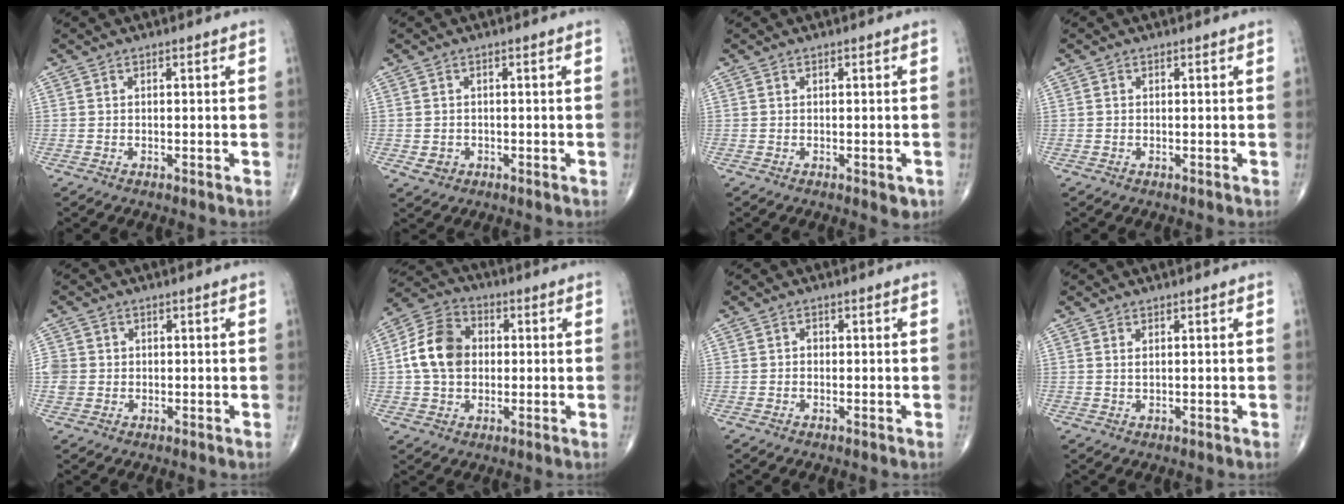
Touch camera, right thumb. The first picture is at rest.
{"total": 2.1, "force": [-0.5, 1.9, 0.8], "torque": [-0.007, 0.002, -0.001]}
{"total": 2.0, "force": [-0.7, 1.0, 1.5], "torque": [-0.010, -0.001, -0.006]}
{"total": 0.0}
{"total": 4.1, "force": [0.3, 3.8, 1.3], "torque": [-0.020, 0.008, 0.010]}
{"total": 11.5, "force": [0.7, 8.7, 7.4], "torque": [-0.121, 0.019, 0.004]}
{"total": 0.7, "force": [-0.1, 0.6, 0.4], "torque": [-0.002, 0.002, -0.005]}
{"total": 0.9, "force": [0.4, 0.3, 0.8], "torque": [-0.014, -0.001, 0.010]}